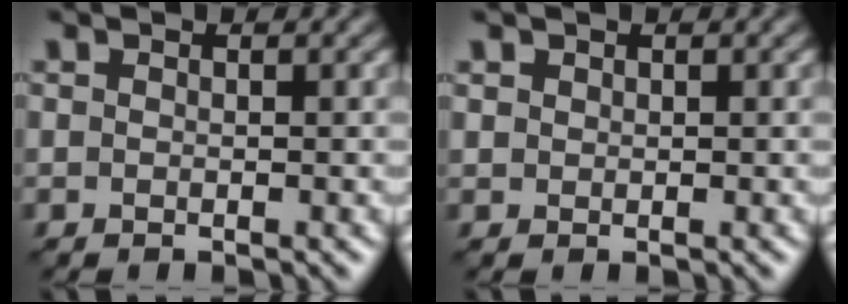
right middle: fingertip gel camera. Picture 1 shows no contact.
{"total": 0.7, "force": [0.4, 0.5, 0.1], "torque": [-0.002, -0.001, 0.009]}